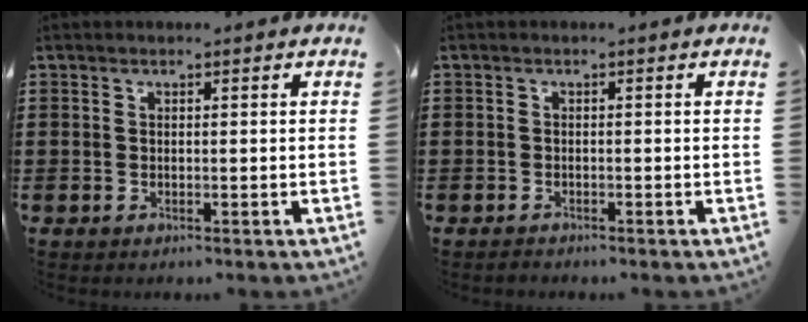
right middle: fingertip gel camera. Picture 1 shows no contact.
{"total": 0.8, "force": [-0.7, 0.4, 0.0], "torque": [0.000, 0.002, -0.017]}